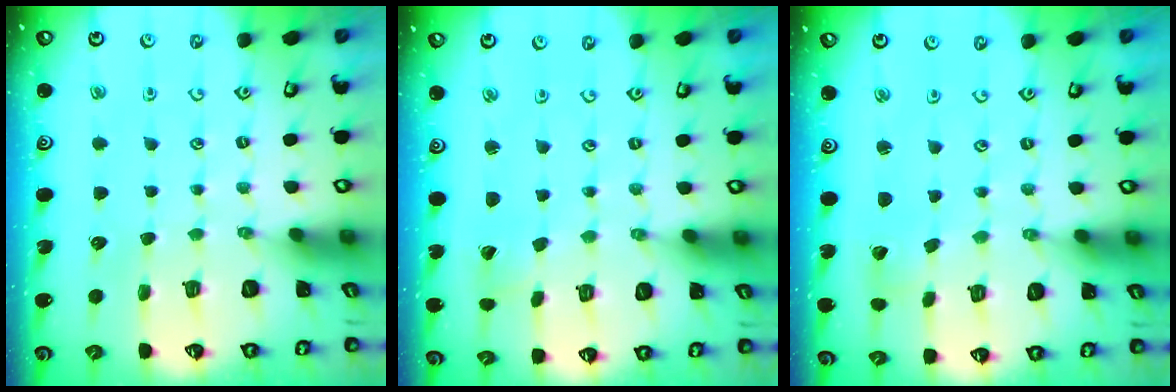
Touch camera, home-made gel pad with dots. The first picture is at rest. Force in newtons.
{"total": 1.8, "press": 1.7, "slide": 0.1}
{"total": 2.0, "press": 2.0, "slide": 0.1}